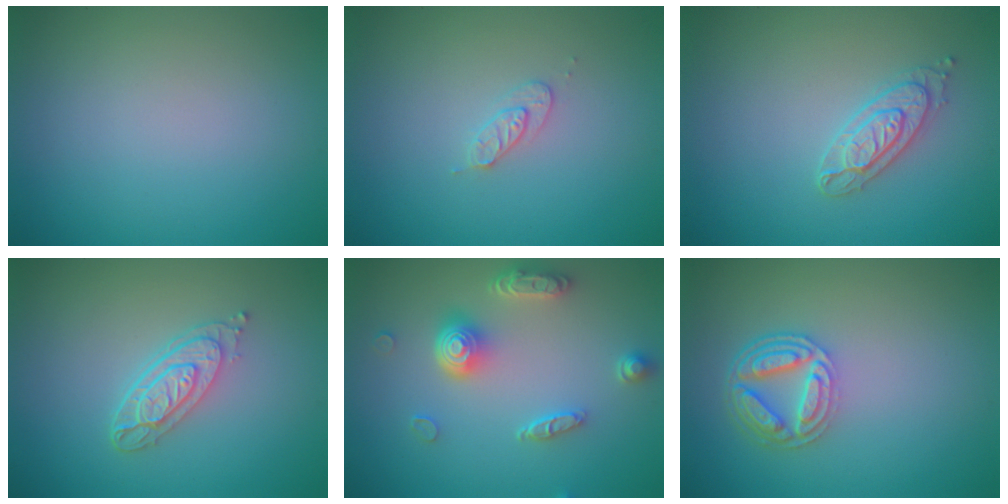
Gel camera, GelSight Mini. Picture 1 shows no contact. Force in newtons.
{"total": 1.4, "press": 1.4, "slide": 0.2}
{"total": 2.5, "press": 2.4, "slide": 0.6}
{"total": 3.5, "press": 2.7, "slide": 2.2}
{"total": 4.5, "press": 3.5, "slide": 2.8}
{"total": 4.7, "press": 3.7, "slide": 3.0}